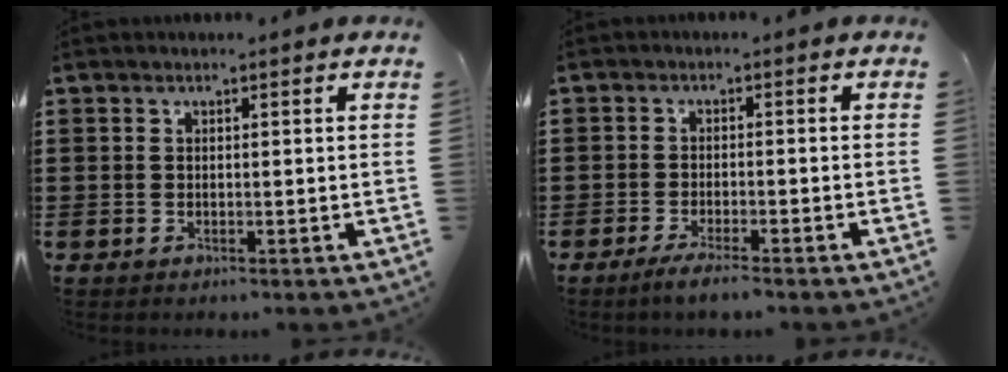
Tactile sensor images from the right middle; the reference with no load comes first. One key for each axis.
{"total": 2.3, "fx": -2.0, "fy": 0.1, "fz": 1.0, "tx": -0.016, "ty": 0.004, "tz": -0.039}